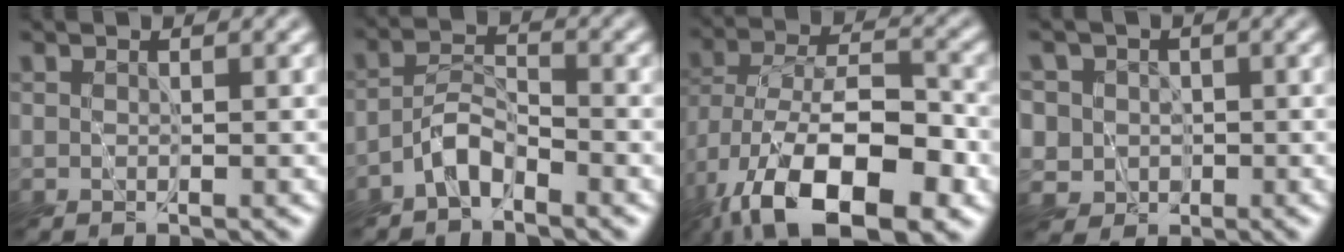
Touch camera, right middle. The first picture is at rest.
{"total": 3.1, "force": [-2.5, 1.1, 1.5], "torque": [-0.029, 0.008, -0.059]}
{"total": 14.4, "force": [-7.9, 6.5, 10.1], "torque": [-0.184, -0.011, -0.138]}
{"total": 4.5, "force": [0.7, 4.4, 0.7], "torque": [-0.020, 0.020, -0.003]}